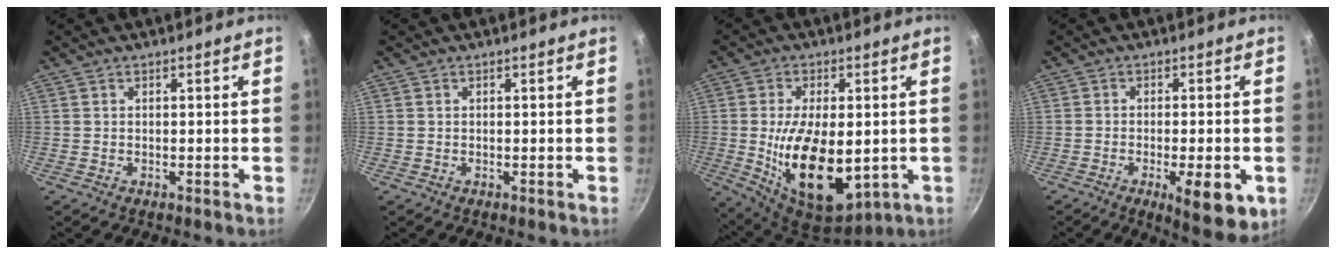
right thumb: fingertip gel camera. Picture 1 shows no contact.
{"total": 0.0}
{"total": 18.5, "force": [-2.1, 9.3, 15.9], "torque": [-0.264, -0.022, -0.008]}
{"total": 10.2, "force": [-3.6, 3.1, 9.0], "torque": [-0.119, -0.008, -0.047]}